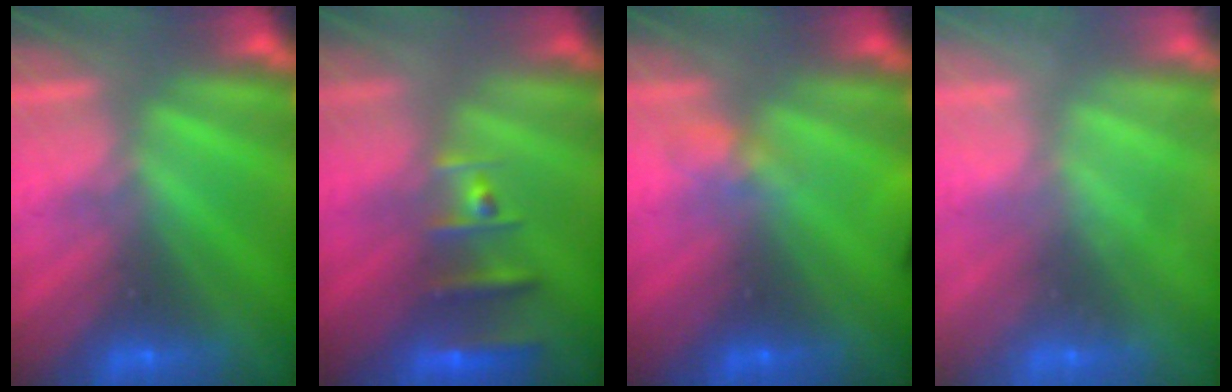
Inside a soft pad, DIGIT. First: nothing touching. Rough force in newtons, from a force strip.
{"total": 2.4}
{"total": 3.3}
{"total": 2.4}